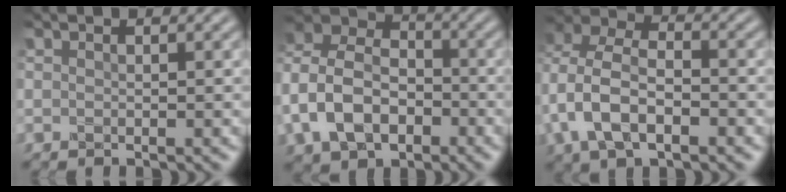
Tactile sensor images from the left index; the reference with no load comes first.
{"total": 9.0, "force": [-2.2, 6.8, 5.4], "torque": [-0.128, 0.005, -0.056]}
{"total": 7.7, "force": [-1.5, 5.1, 5.6], "torque": [-0.125, 0.008, -0.038]}